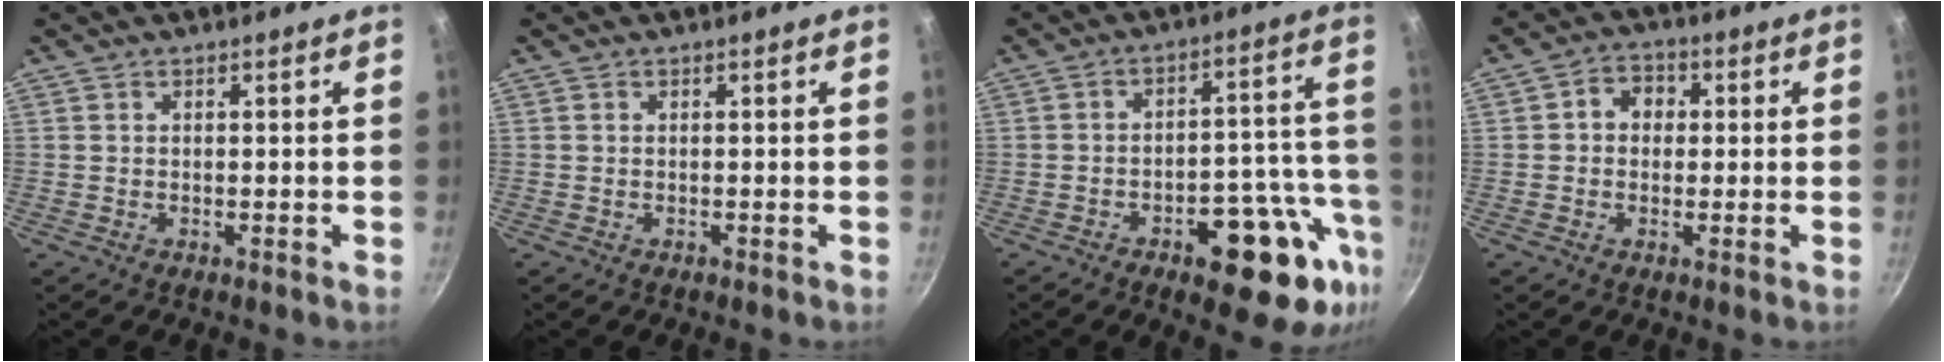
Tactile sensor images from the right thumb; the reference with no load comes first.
{"total": 0.0}
{"total": 17.6, "force": [-8.2, 7.5, 13.6], "torque": [-0.129, 0.048, -0.110]}
{"total": 5.2, "force": [0.6, 4.3, 2.8], "torque": [-0.018, 0.010, -0.002]}